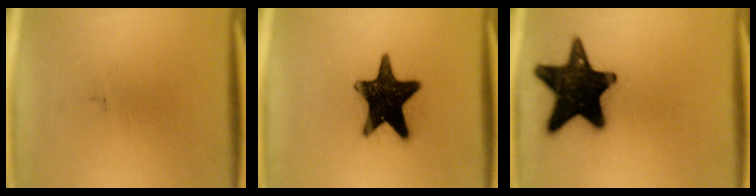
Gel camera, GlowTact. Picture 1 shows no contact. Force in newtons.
{"total": 17.9}
{"total": 19.4}